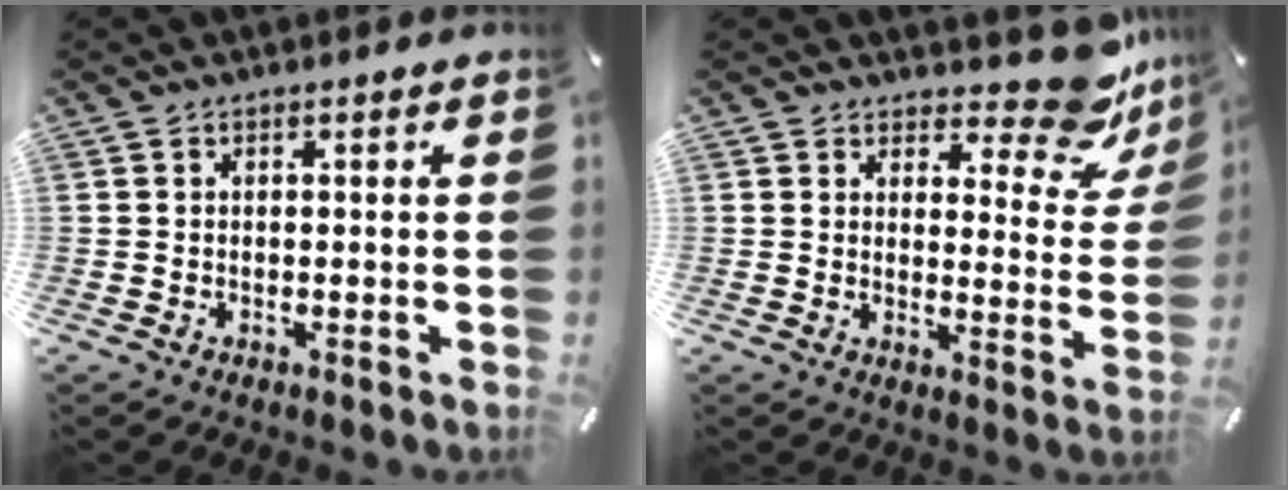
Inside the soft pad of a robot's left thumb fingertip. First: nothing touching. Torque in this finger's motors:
{"motor_torque": [0.36, -0.43, -0.17, 0.05, 0.01]}